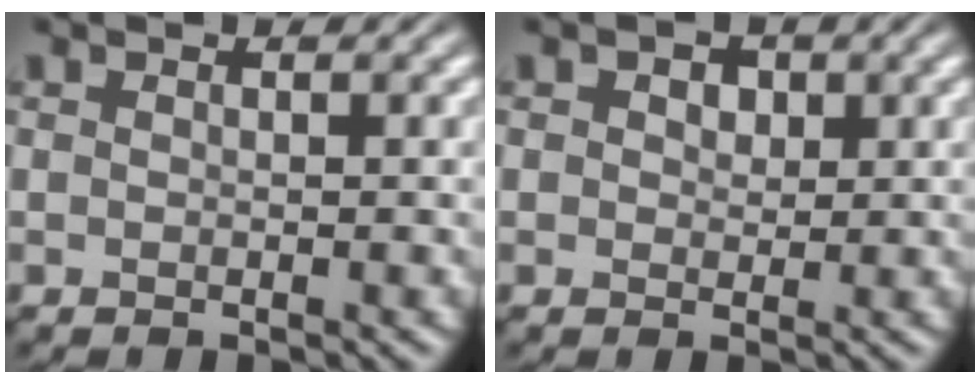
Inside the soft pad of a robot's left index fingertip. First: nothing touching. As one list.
[{"total": 2.0, "force": [0.9, 1.4, 1.1], "torque": [-0.014, 0.001, 0.007]}]